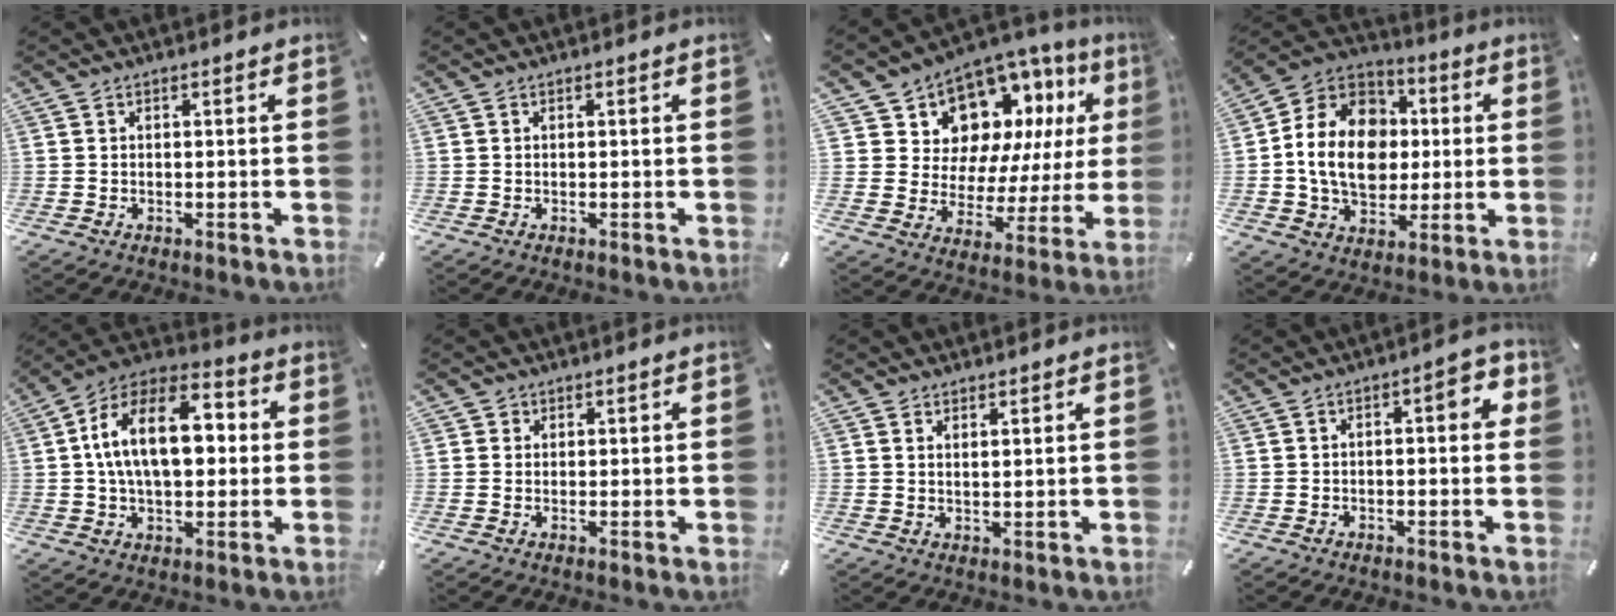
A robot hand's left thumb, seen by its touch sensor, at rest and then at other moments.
{"total": 0.0}
{"total": 13.2, "force": [7.8, 9.6, 4.8], "torque": [-0.079, -0.071, 0.145]}
{"total": 16.3, "force": [-0.6, 13.4, 9.4], "torque": [-0.198, 0.018, -0.010]}
{"total": 16.8, "force": [2.3, 10.1, 13.3], "torque": [-0.245, 0.003, 0.034]}
{"total": 1.1, "force": [0.4, 1.1, 0.1], "torque": [0.005, 0.001, 0.004]}
{"total": 1.5, "force": [1.4, 0.0, 0.7], "torque": [-0.013, -0.003, 0.026]}
{"total": 5.5, "force": [0.4, 2.3, 4.9], "torque": [-0.061, 0.002, -0.002]}